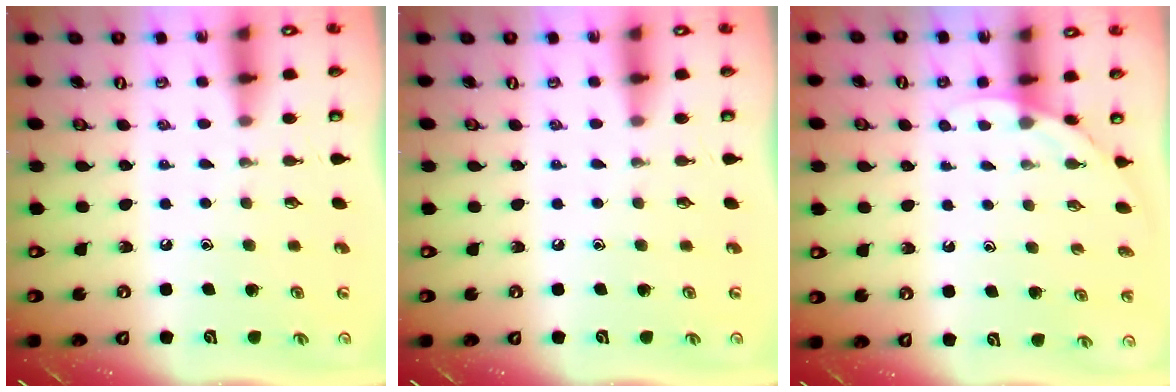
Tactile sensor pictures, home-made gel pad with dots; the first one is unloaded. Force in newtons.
{"total": 0.0}
{"total": 3.6, "press": 3.6, "slide": 0.2}